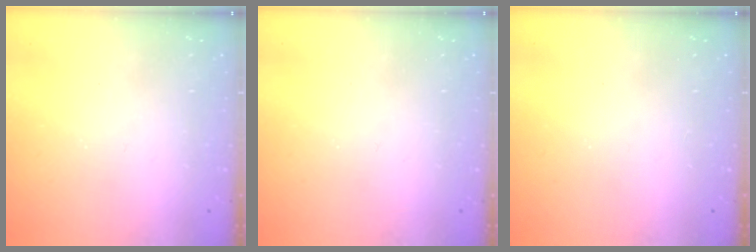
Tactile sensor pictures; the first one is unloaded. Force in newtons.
{"total": 0.0}
{"total": 0.0}